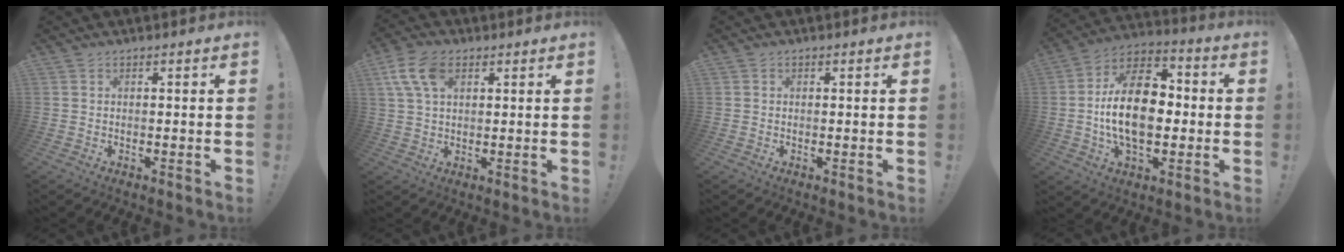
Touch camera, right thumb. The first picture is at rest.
{"total": 9.8, "force": [3.8, 5.9, 6.8], "torque": [-0.136, 0.002, 0.074]}
{"total": 0.0}
{"total": 20.2, "force": [-1.4, 11.8, 16.3], "torque": [-0.294, 0.013, -0.024]}